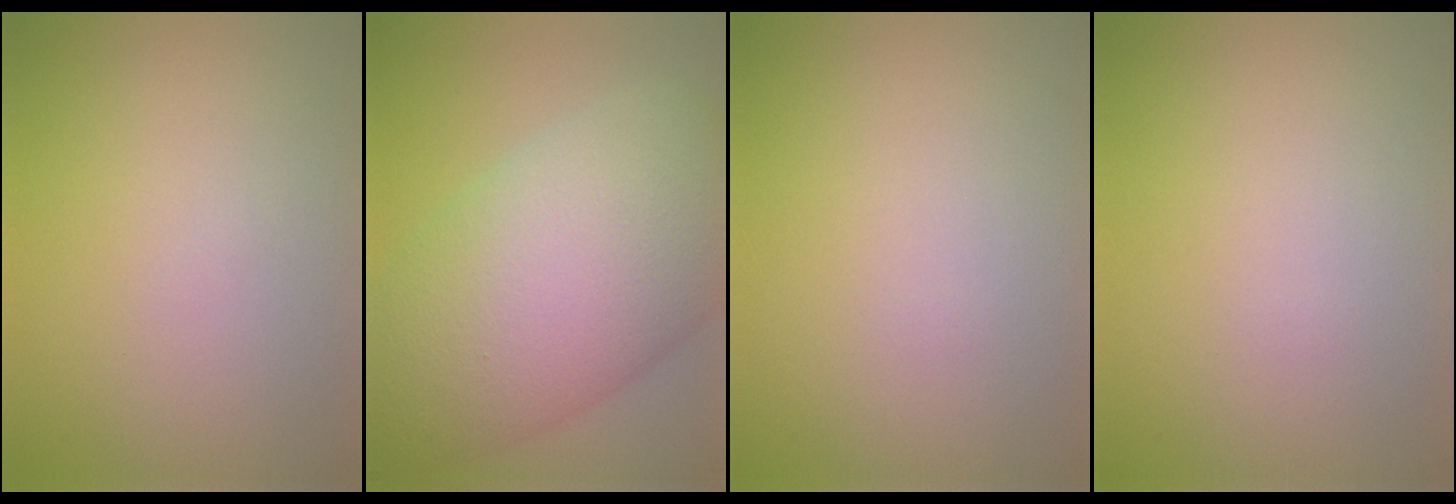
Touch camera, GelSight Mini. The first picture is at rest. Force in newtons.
{"total": 14.0, "press": 14.0, "slide": 0.2}
{"total": 0.0}
{"total": 0.0}